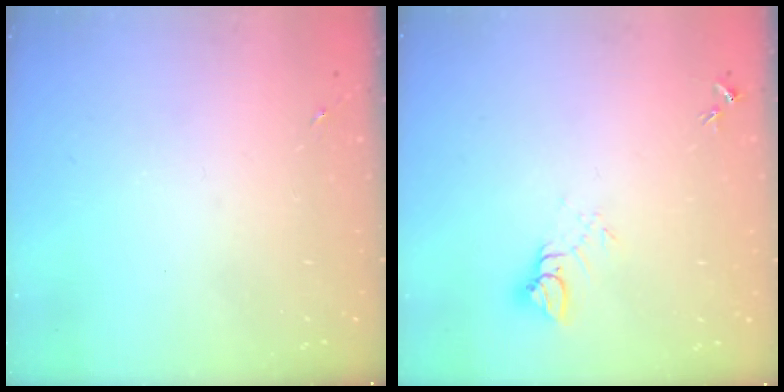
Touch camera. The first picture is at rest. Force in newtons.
{"total": 5.0, "press": 5.0, "slide": 0.4}